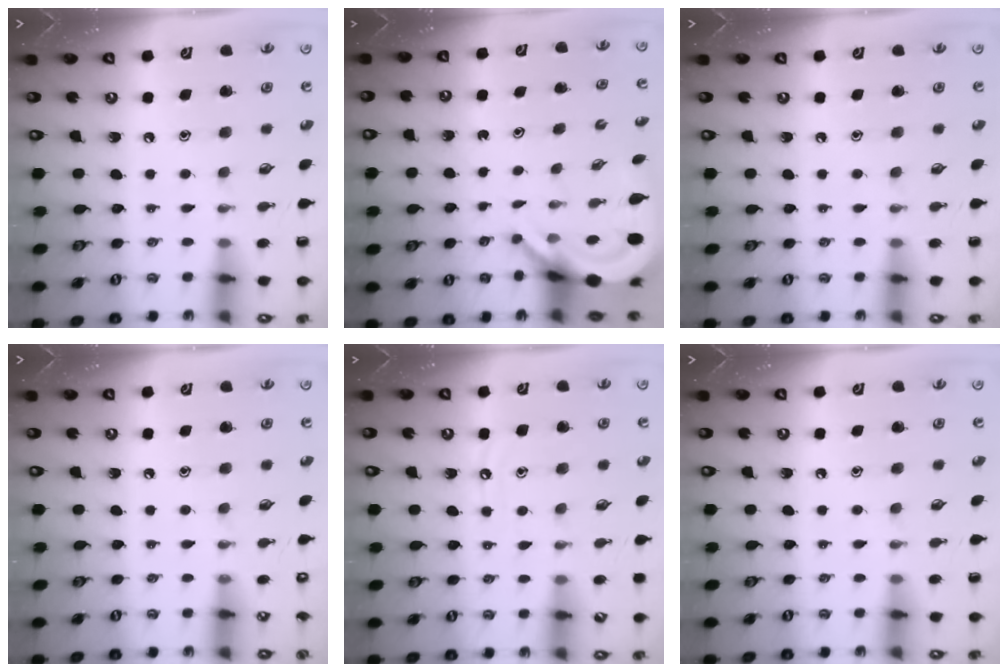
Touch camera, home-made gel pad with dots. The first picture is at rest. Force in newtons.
{"total": 6.2, "press": 6.1, "slide": 0.7}
{"total": 0.0}
{"total": 0.0}
{"total": 5.4, "press": 5.4, "slide": 0.7}
{"total": 0.0}